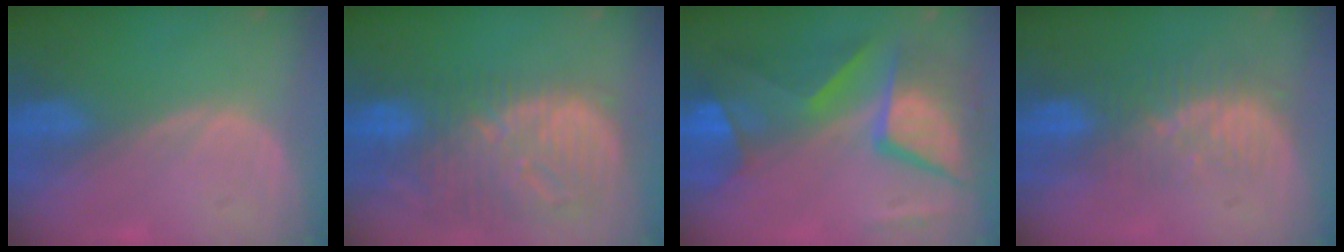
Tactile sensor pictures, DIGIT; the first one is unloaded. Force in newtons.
{"total": 13.3, "press": 11.6, "slide": 6.6}
{"total": 11.7, "press": 11.7, "slide": 1.2}
{"total": 8.2, "press": 7.1, "slide": 4.0}